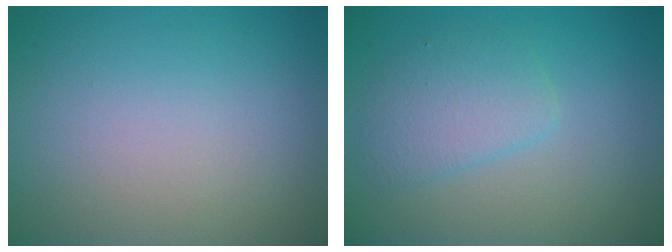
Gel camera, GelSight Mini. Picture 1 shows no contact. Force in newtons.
{"total": 2.9, "press": 2.9, "slide": 0.1}